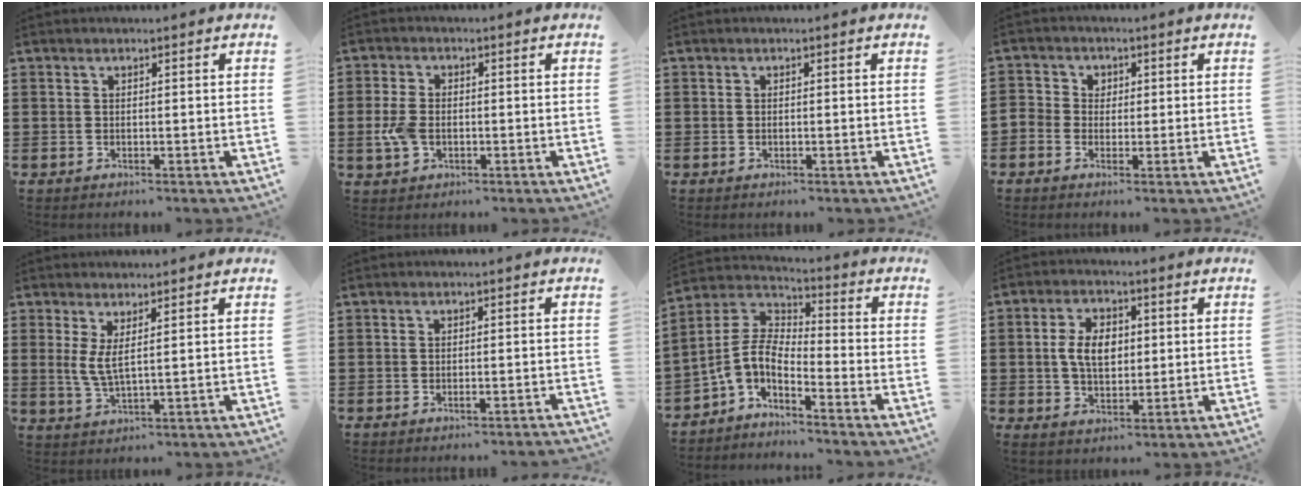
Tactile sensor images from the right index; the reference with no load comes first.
{"total": 4.2, "force": [-0.8, 2.7, 3.1], "torque": [-0.087, -0.006, -0.020]}
{"total": 0.0}
{"total": 2.6, "force": [-0.9, 2.4, 0.4], "torque": [-0.020, 0.010, -0.022]}
{"total": 3.3, "force": [1.3, 0.6, 3.0], "torque": [-0.079, -0.009, 0.018]}
{"total": 1.0, "force": [-0.9, 0.0, 0.4], "torque": [-0.008, -0.004, -0.017]}
{"total": 4.4, "force": [-2.7, 1.8, 2.9], "torque": [-0.102, -0.030, -0.071]}
{"total": 6.2, "force": [0.4, 3.8, 4.9], "torque": [-0.101, 0.008, 0.001]}